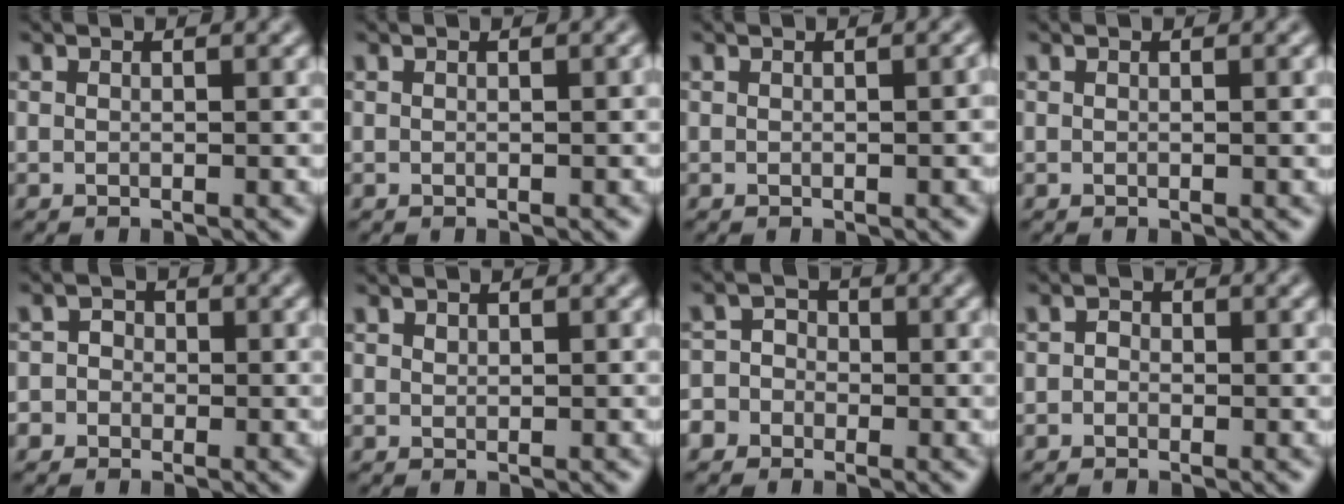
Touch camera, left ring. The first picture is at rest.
{"total": 0.0}
{"total": 0.6, "force": [-0.2, 0.1, 0.6], "torque": [-0.007, 0.002, 0.000]}
{"total": 0.5, "force": [0.0, 0.0, 0.5], "torque": [-0.004, 0.000, 0.000]}
{"total": 3.2, "force": [-1.1, 3.0, 0.7], "torque": [0.018, 0.010, -0.044]}
{"total": 0.5, "force": [0.4, 0.3, 0.1], "torque": [-0.001, -0.002, 0.009]}
{"total": 4.8, "force": [-2.5, 4.0, 1.0], "torque": [0.001, -0.002, -0.057]}
{"total": 1.0, "force": [-0.2, 0.9, 0.4], "torque": [0.000, -0.003, -0.015]}